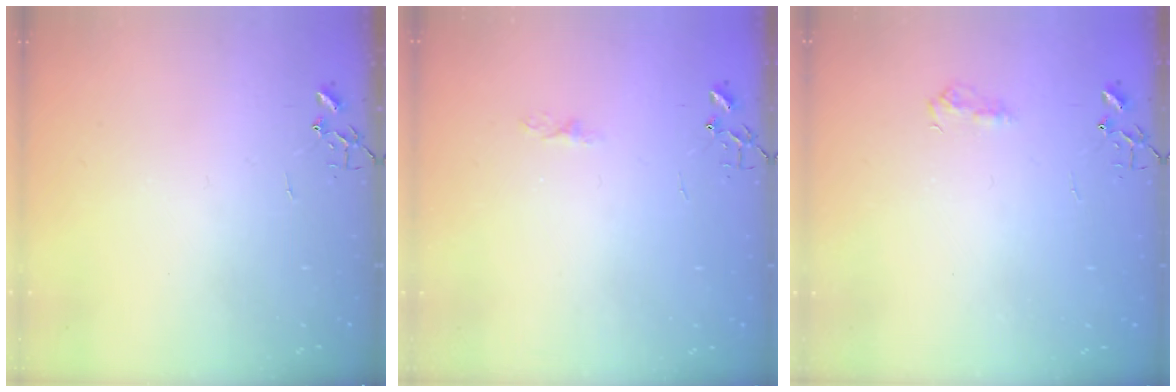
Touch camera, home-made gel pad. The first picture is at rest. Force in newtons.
{"total": 3.6, "press": 3.5, "slide": 0.5}
{"total": 7.3, "press": 7.2, "slide": 0.8}